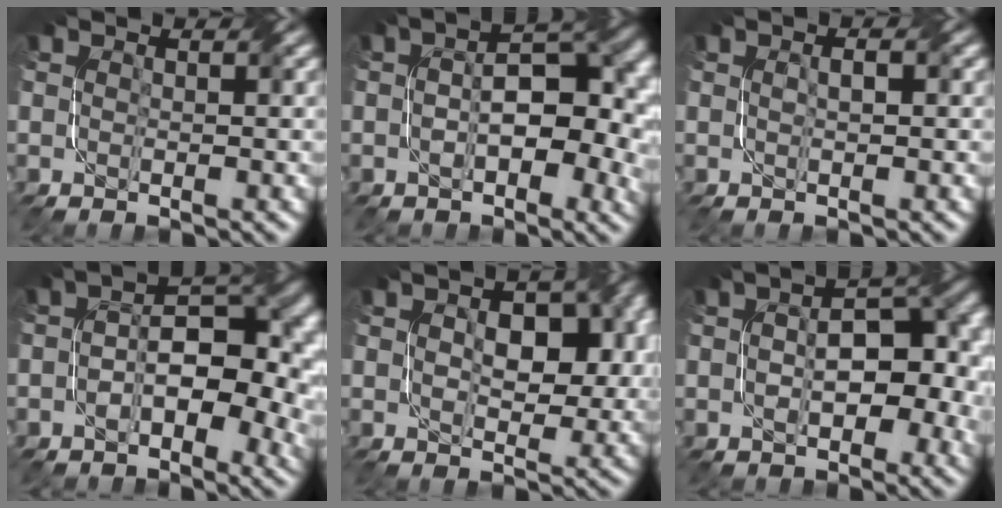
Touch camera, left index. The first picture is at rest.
{"total": 7.3, "force": [-0.5, 3.7, 6.2], "torque": [-0.086, 0.009, -0.012]}
{"total": 0.7, "force": [0.0, -0.1, 0.7], "torque": [-0.013, 0.003, 0.001]}
{"total": 8.8, "force": [-1.2, 4.5, 7.4], "torque": [-0.097, 0.009, -0.025]}
{"total": 5.6, "force": [0.7, 3.4, 4.4], "torque": [-0.066, -0.004, 0.017]}
{"total": 6.8, "force": [-0.3, 3.7, 5.6], "torque": [-0.079, 0.009, -0.007]}